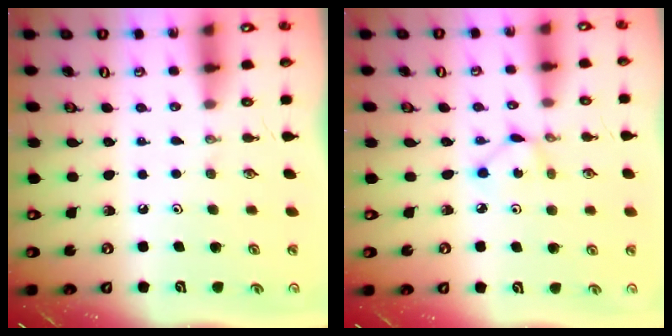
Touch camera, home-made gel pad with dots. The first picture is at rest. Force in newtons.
{"total": 1.7, "press": 1.7, "slide": 0.1}